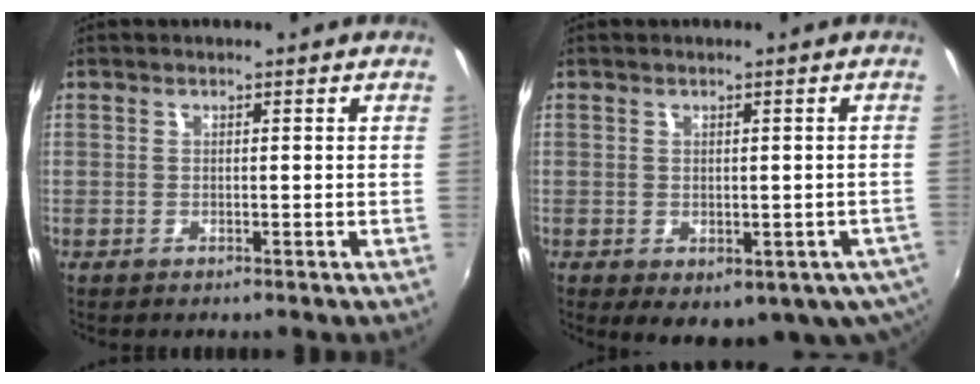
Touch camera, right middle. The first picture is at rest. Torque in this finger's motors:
{"motor_torque": [1.43, -0.71, 0.29, 0.04]}